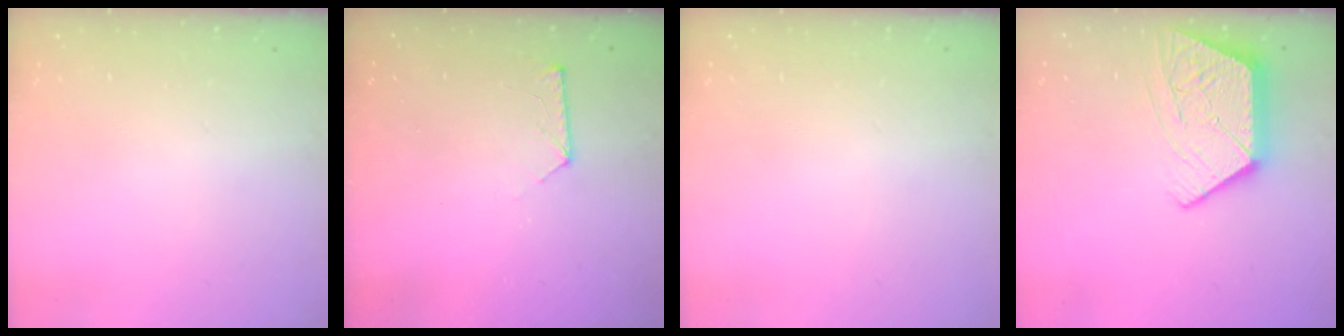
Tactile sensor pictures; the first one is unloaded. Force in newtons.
{"total": 7.9, "press": 7.8, "slide": 0.9}
{"total": 0.0}
{"total": 12.5, "press": 12.5, "slide": 0.7}